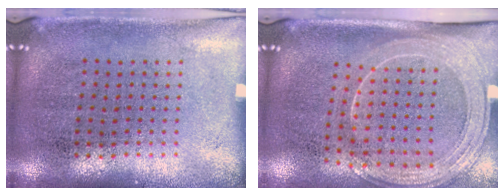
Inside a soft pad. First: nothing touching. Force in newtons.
{"total": 2.0, "press": 1.8, "slide": 1.0}